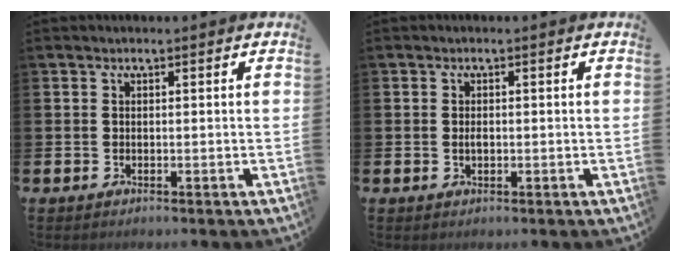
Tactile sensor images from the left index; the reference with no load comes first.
{"total": 1.0, "force": [-0.1, 0.5, 0.8], "torque": [-0.016, 0.004, -0.003]}